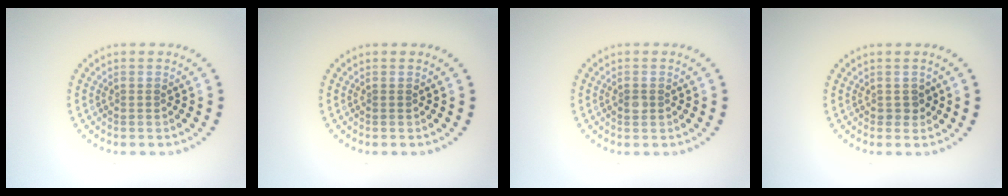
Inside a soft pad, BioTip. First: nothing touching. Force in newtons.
{"total": 0.0}
{"total": 1.0, "press": 1.0, "slide": 0.1}
{"total": 1.1, "press": 1.1, "slide": 0.3}